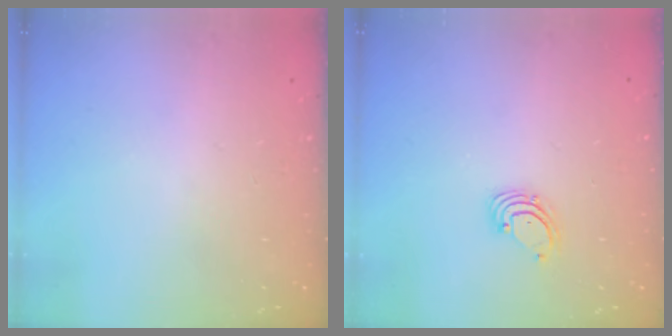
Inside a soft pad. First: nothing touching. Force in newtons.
{"total": 1.6, "press": 1.6, "slide": 0.1}